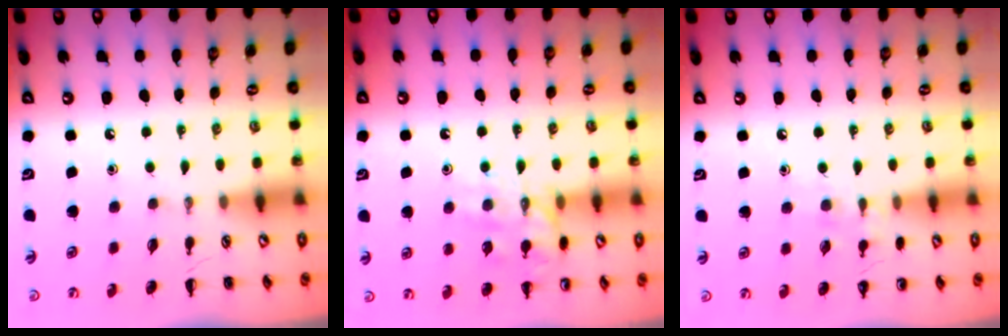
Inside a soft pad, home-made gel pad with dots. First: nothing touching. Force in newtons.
{"total": 13.5, "press": 13.5, "slide": 1.1}
{"total": 7.0, "press": 6.7, "slide": 1.9}